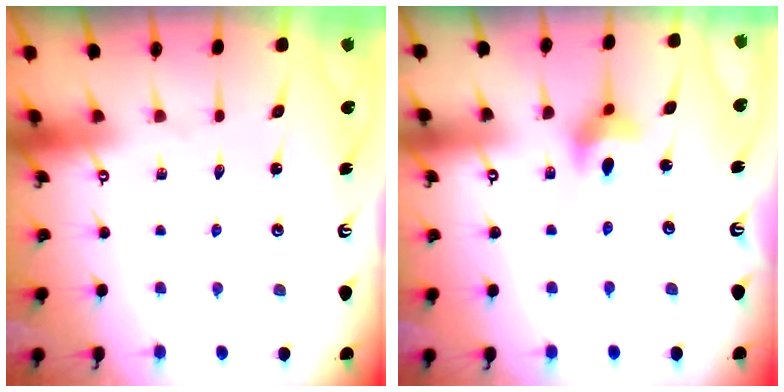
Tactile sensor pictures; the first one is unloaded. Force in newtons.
{"total": 6.9, "press": 6.9, "slide": 0.5}